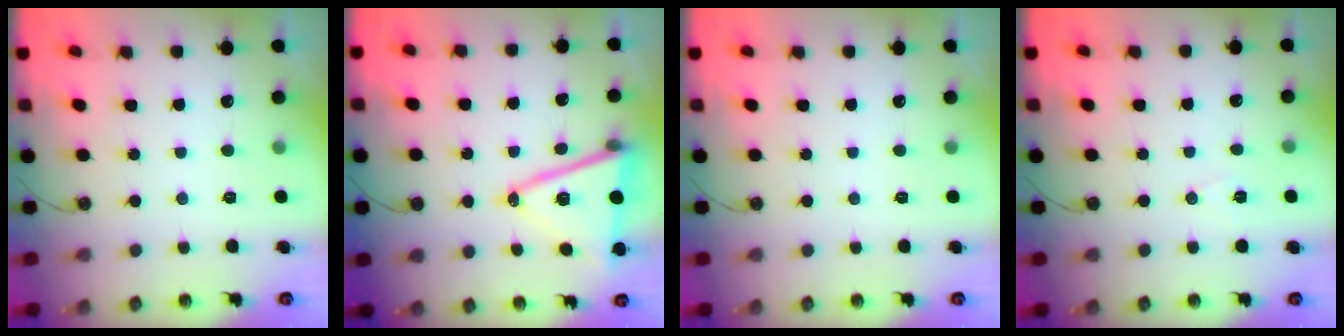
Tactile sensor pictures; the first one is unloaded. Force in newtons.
{"total": 15.4, "press": 14.9, "slide": 3.9}
{"total": 0.0}
{"total": 5.8, "press": 3.8, "slide": 4.4}